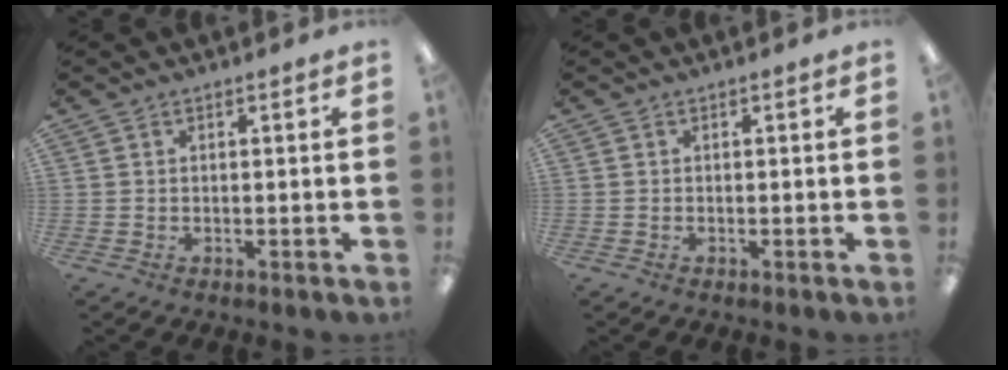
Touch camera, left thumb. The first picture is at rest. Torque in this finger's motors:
{"motor_torque": [0.00, 0.00, 0.00, 0.00, 0.00]}